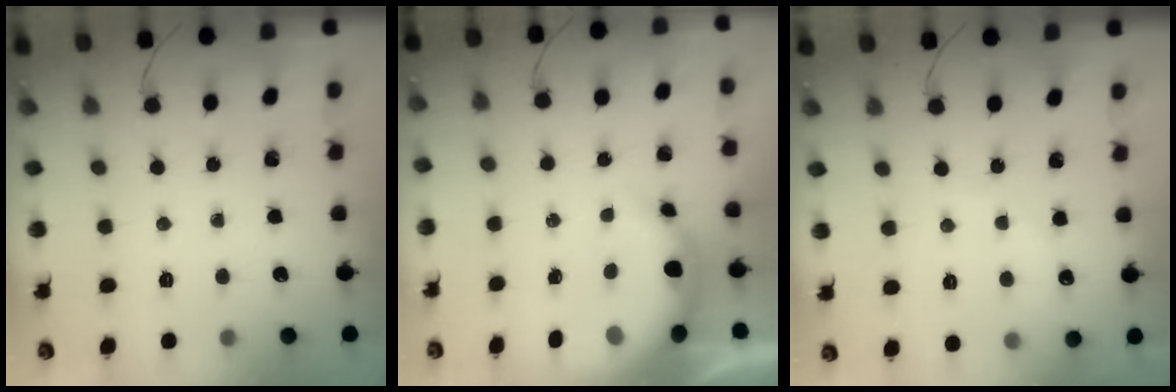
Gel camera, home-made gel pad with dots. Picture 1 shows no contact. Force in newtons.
{"total": 8.2, "press": 8.2, "slide": 1.0}
{"total": 6.0, "press": 5.9, "slide": 1.3}